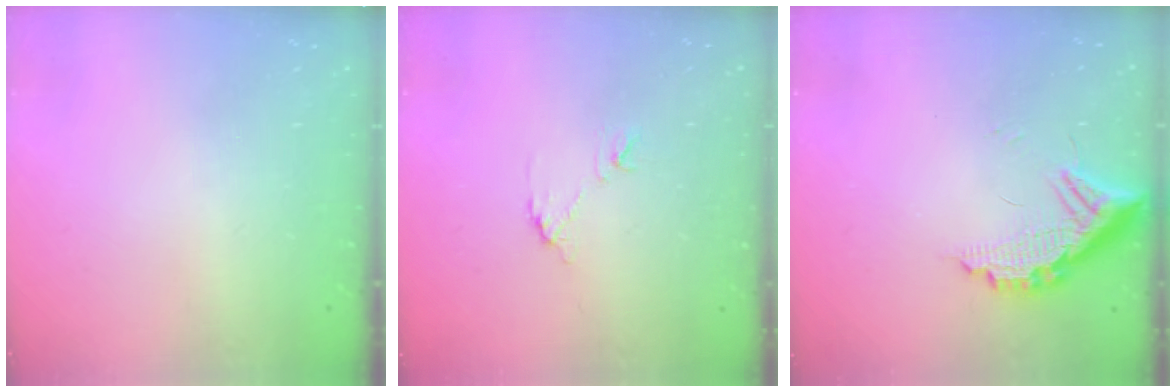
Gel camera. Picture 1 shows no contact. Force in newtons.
{"total": 7.2, "press": 7.2, "slide": 0.3}
{"total": 10.9, "press": 10.8, "slide": 0.8}